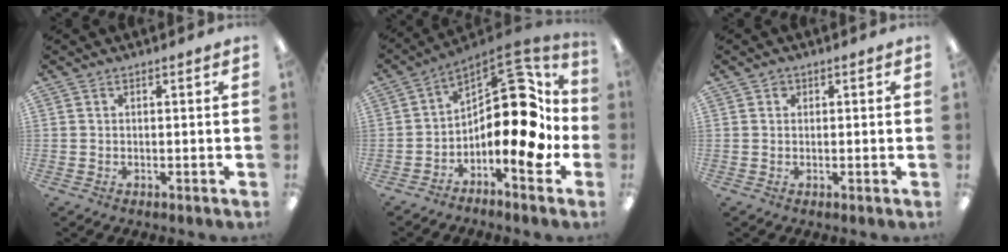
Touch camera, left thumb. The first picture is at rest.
{"total": 18.1, "force": [0.5, 8.6, 16.0], "torque": [-0.222, -0.013, 0.008]}
{"total": 1.3, "force": [0.2, 1.2, 0.5], "torque": [-0.010, 0.007, 0.001]}